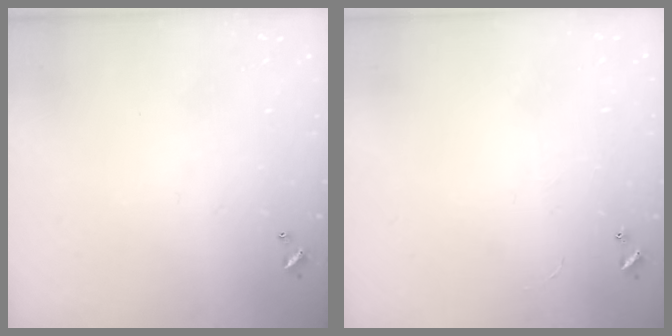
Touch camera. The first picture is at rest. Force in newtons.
{"total": 2.3, "press": 2.3, "slide": 0.4}